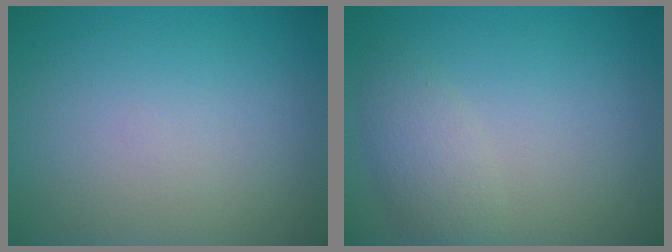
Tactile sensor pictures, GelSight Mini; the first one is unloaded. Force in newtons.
{"total": 2.5, "press": 2.5, "slide": 0.1}